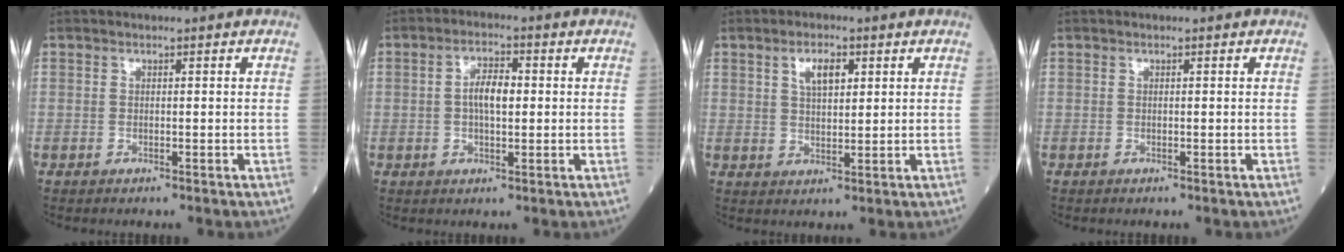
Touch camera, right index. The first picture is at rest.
{"total": 4.9, "force": [0.3, 2.0, 4.5], "torque": [-0.086, 0.009, 0.003]}
{"total": 4.2, "force": [1.9, 1.7, 3.4], "torque": [-0.060, 0.004, 0.033]}
{"total": 0.0}